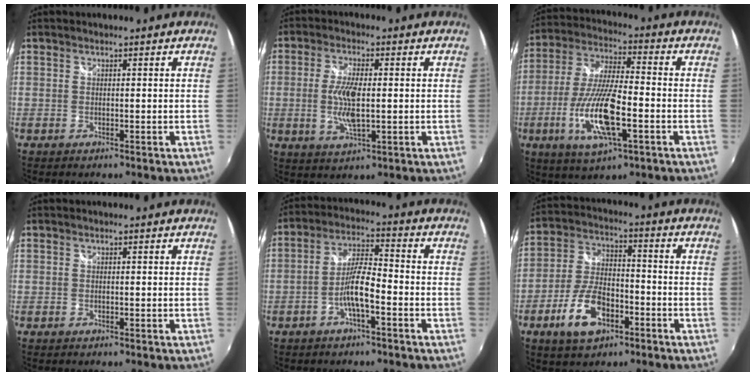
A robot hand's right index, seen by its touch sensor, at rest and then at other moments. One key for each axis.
{"total": 7.4, "fx": -0.6, "fy": 2.3, "fz": 7.0, "tx": -0.139, "ty": -0.006, "tz": -0.011}
{"total": 16.1, "fx": -5.4, "fy": 4.7, "fz": 14.4, "tx": -0.301, "ty": -0.016, "tz": -0.100}
{"total": 0.0}
{"total": 6.9, "fx": -3.1, "fy": 1.2, "fz": 6.0, "tx": -0.123, "ty": 0.009, "tz": -0.057}
{"total": 11.7, "fx": -5.7, "fy": 6.0, "fz": 8.2, "tx": -0.171, "ty": 0.007, "tz": -0.100}